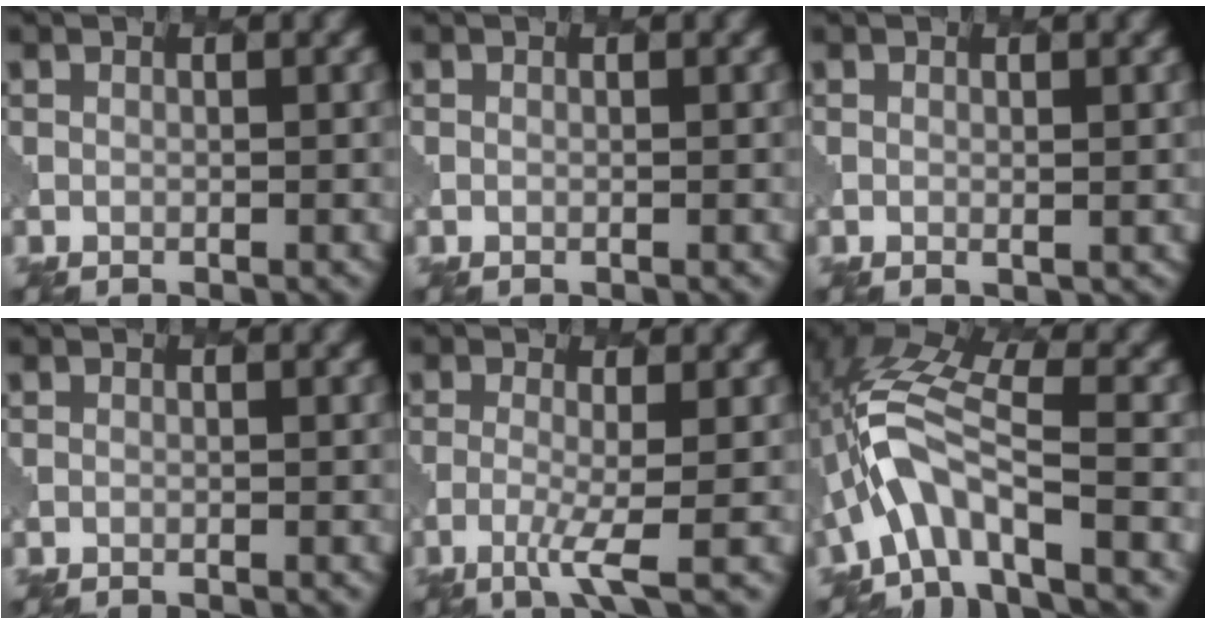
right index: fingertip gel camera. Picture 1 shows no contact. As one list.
[{"total": 0.0}, {"total": 0.6, "force": [0.3, 0.3, 0.5], "torque": [-0.008, -0.007, 0.006]}, {"total": 0.7, "force": [-0.7, 0.2, 0.1], "torque": [0.010, -0.003, -0.012]}, {"total": 3.1, "force": [-1.1, 0.6, 2.8], "torque": [-0.056, -0.006, -0.033]}, {"total": 6.6, "force": [-2.1, 2.5, 5.7], "torque": [-0.118, 0.014, -0.049]}]